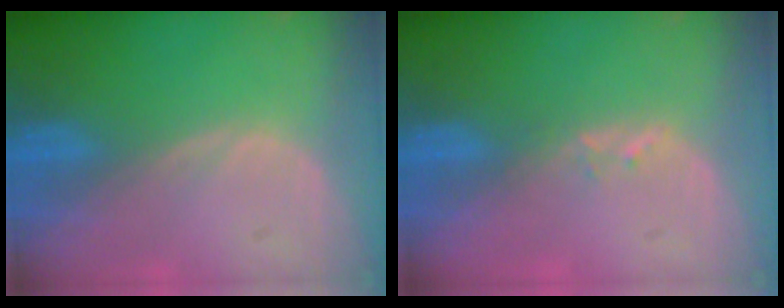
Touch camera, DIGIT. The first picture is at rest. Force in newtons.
{"total": 1.4, "press": 1.3, "slide": 0.7}